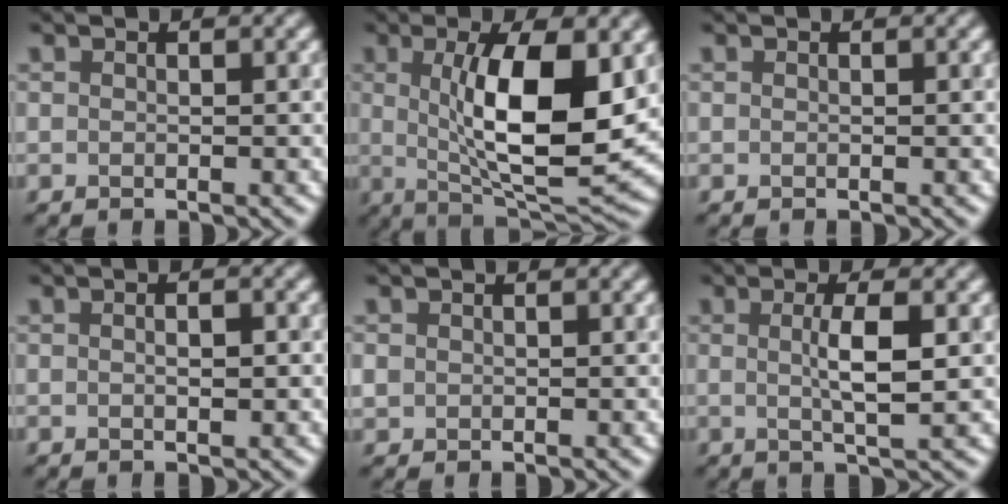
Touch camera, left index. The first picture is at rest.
{"total": 10.4, "force": [1.2, 3.4, 9.8], "torque": [-0.157, -0.011, 0.026]}
{"total": 0.0}
{"total": 1.5, "force": [0.1, 0.5, 1.4], "torque": [-0.014, -0.008, 0.000]}
{"total": 1.0, "force": [0.1, 0.9, 0.2], "torque": [0.000, 0.000, 0.001]}
{"total": 3.7, "force": [0.3, 0.7, 3.6], "torque": [-0.064, 0.003, 0.004]}